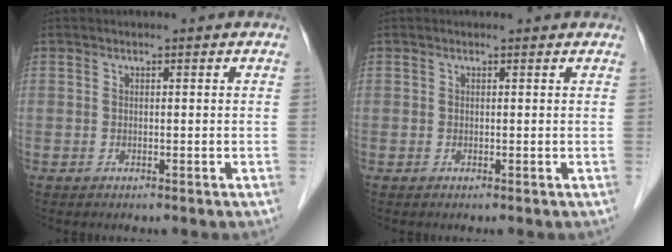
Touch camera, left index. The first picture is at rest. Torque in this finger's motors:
{"motor_torque": [-1.17, -0.91, -0.60, -0.04]}